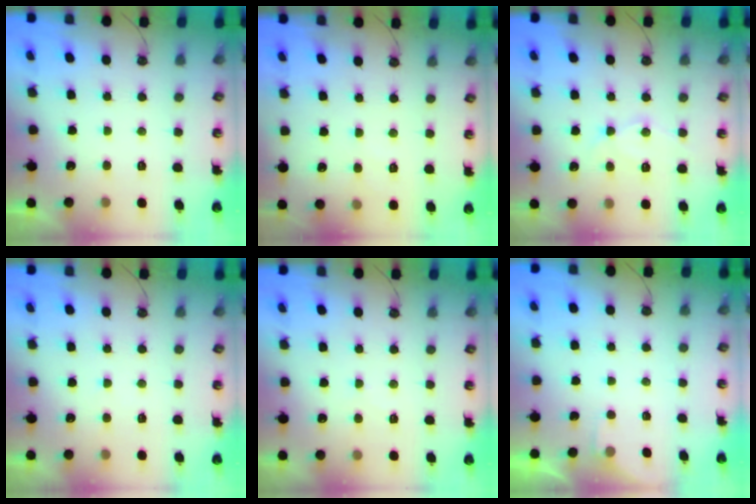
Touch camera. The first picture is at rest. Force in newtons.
{"total": 3.5, "press": 3.5, "slide": 0.5}
{"total": 11.0, "press": 11.0, "slide": 0.8}
{"total": 3.6, "press": 3.6, "slide": 0.4}
{"total": 5.5, "press": 5.4, "slide": 0.8}
{"total": 2.0, "press": 2.0, "slide": 0.4}